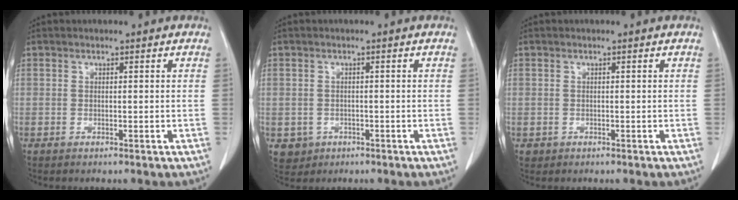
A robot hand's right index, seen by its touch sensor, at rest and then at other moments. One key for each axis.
{"total": 3.4, "fx": -1.1, "fy": 3.2, "fz": 0.4, "tx": 0.001, "ty": 0.006, "tz": -0.011}
{"total": 0.9, "fx": -0.1, "fy": 0.9, "fz": 0.0, "tx": 0.006, "ty": 0.004, "tz": -0.002}